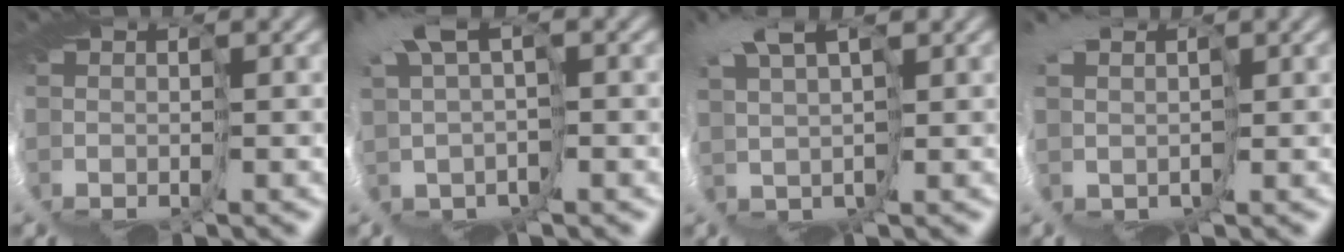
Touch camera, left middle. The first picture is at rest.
{"total": 3.8, "force": [1.4, 1.7, 3.1], "torque": [-0.087, -0.006, 0.013]}
{"total": 4.6, "force": [3.0, 1.8, 3.0], "torque": [-0.082, 0.006, 0.043]}
{"total": 3.9, "force": [1.4, 3.1, 1.9], "torque": [-0.041, -0.017, 0.012]}